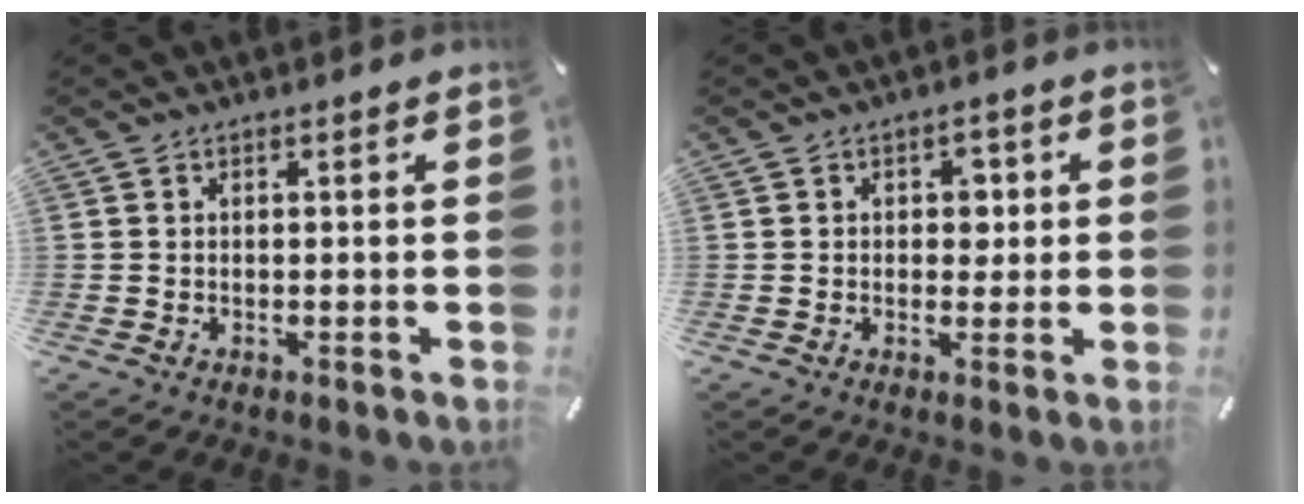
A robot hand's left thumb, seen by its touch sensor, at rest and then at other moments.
{"total": 3.4, "force": [0.2, 2.8, 2.0], "torque": [-0.011, -0.004, -0.008]}